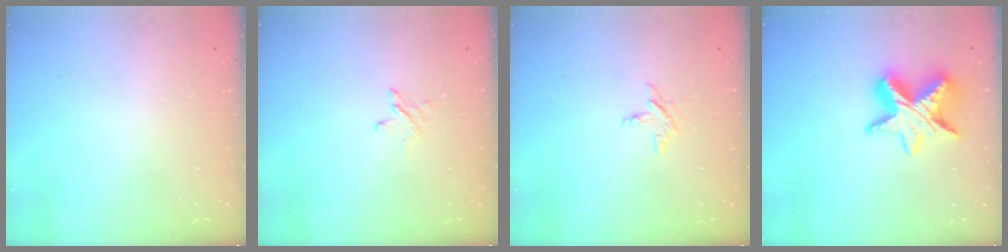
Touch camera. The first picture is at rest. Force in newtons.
{"total": 3.2, "press": 3.1, "slide": 0.3}
{"total": 3.5, "press": 3.5, "slide": 0.3}
{"total": 12.1, "press": 12.1, "slide": 0.9}